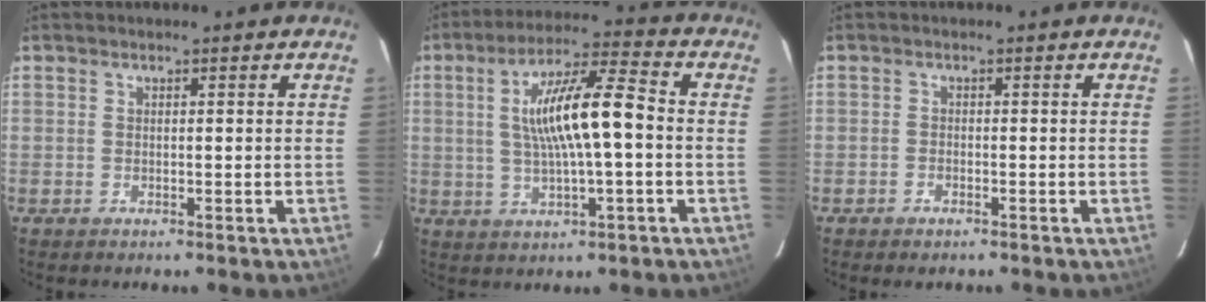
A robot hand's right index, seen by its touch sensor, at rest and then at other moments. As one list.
[{"total": 12.7, "force": [0.0, 2.2, 12.5], "torque": [-0.224, 0.013, 0.004]}, {"total": 1.5, "force": [-1.2, 0.8, 0.5], "torque": [-0.015, 0.000, -0.022]}]